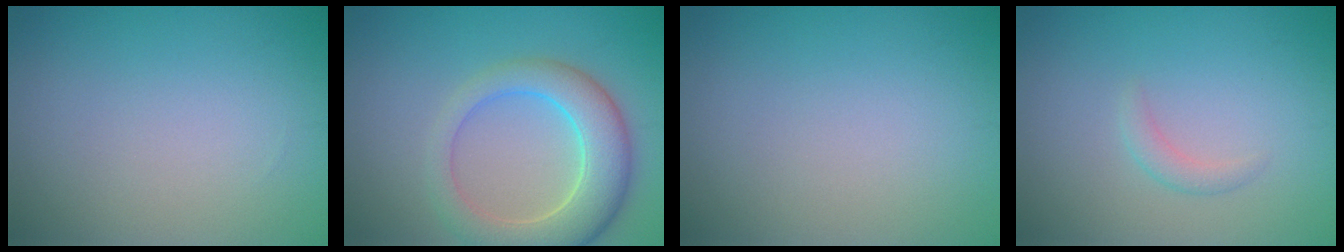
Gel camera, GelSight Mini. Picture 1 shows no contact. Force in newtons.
{"total": 6.3, "press": 6.3, "slide": 0.6}
{"total": 0.0}
{"total": 1.2, "press": 1.2, "slide": 0.0}